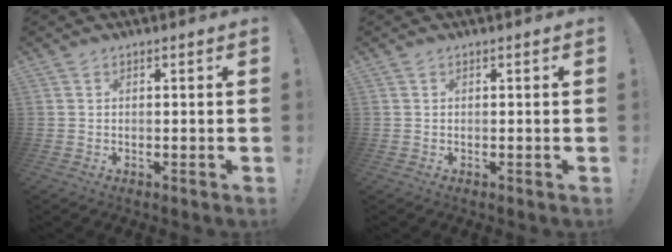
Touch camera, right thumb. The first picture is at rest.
{"total": 0.0}